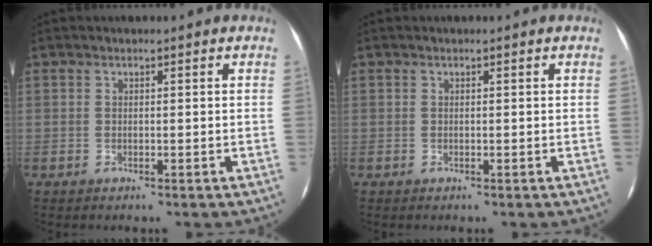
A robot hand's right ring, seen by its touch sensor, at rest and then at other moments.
{"total": 0.0}